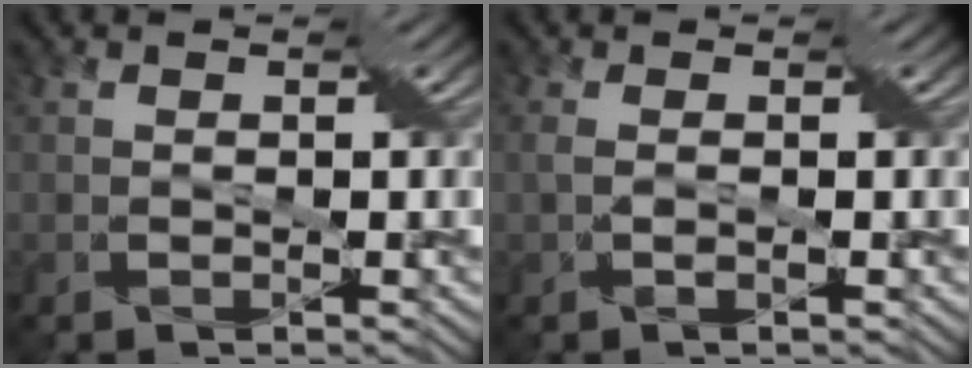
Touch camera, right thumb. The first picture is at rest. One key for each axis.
{"total": 1.7, "fx": -0.1, "fy": 0.5, "fz": 1.6, "tx": -0.037, "ty": -0.003, "tz": 0.000}